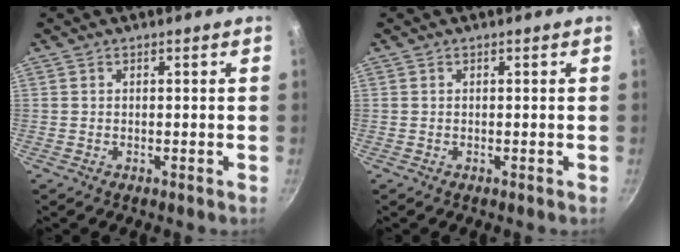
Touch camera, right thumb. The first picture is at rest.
{"total": 0.0}